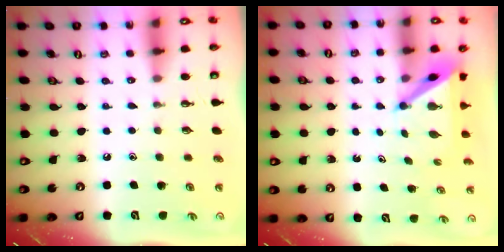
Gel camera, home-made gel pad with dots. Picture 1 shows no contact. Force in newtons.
{"total": 4.9, "press": 4.8, "slide": 0.5}